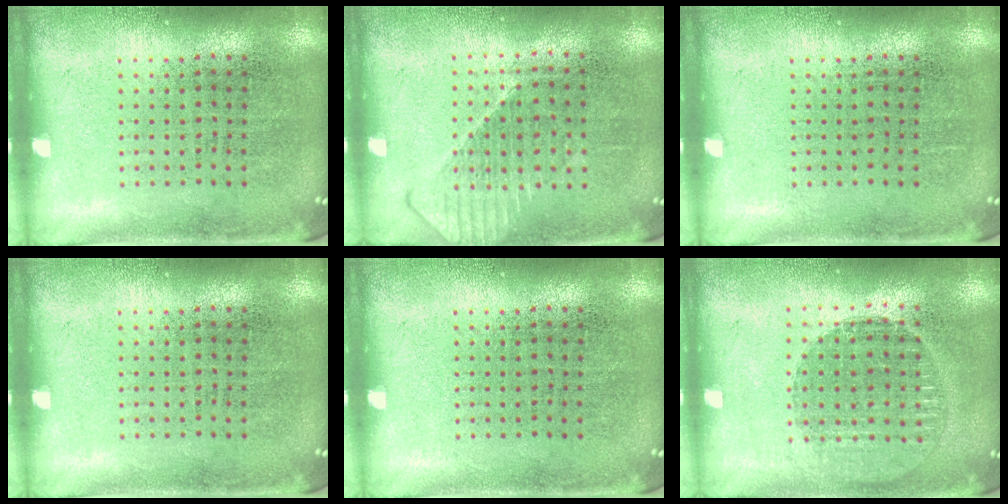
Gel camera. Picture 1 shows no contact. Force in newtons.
{"total": 1.2, "press": 1.2, "slide": 0.3}
{"total": 0.0}
{"total": 0.0}
{"total": 0.0}
{"total": 1.4, "press": 1.3, "slide": 0.6}